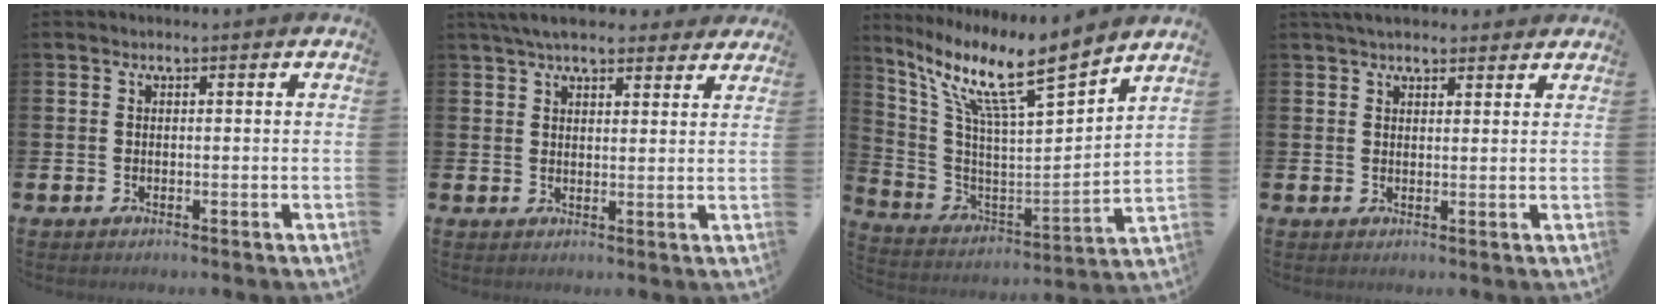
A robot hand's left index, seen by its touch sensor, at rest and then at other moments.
{"total": 5.7, "force": [5.1, 1.7, 1.9], "torque": [-0.039, -0.014, 0.093]}
{"total": 12.0, "force": [9.3, 1.6, 7.4], "torque": [-0.169, -0.066, 0.150]}
{"total": 3.5, "force": [3.2, 1.2, 0.8], "torque": [-0.009, -0.010, 0.058]}